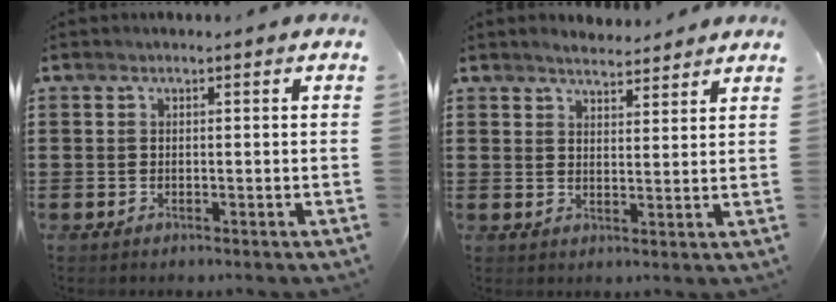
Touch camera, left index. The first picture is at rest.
{"total": 3.2, "force": [3.1, 0.3, 0.5], "torque": [-0.017, -0.004, 0.059]}